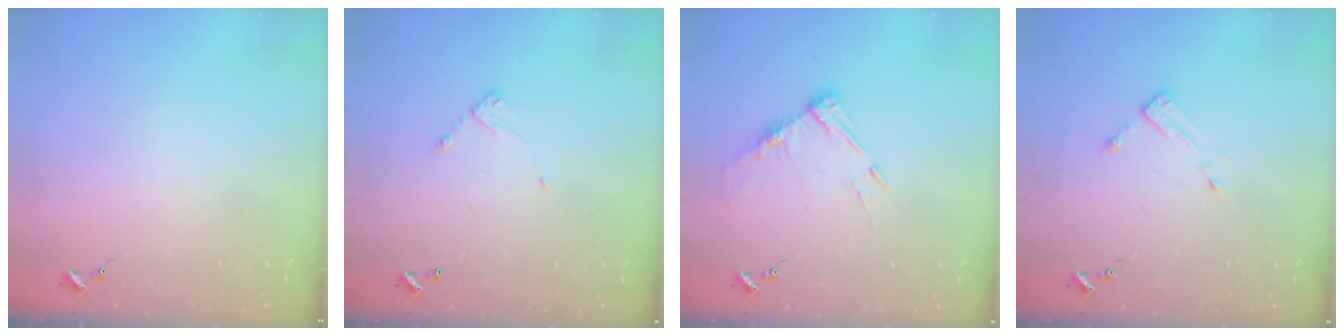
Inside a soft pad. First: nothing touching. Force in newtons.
{"total": 4.9, "press": 4.9, "slide": 0.4}
{"total": 9.1, "press": 9.1, "slide": 0.7}
{"total": 3.3, "press": 3.2, "slide": 0.3}